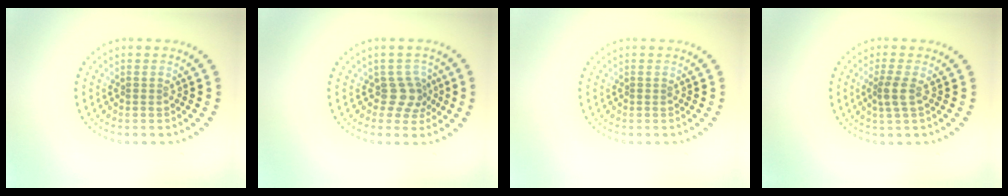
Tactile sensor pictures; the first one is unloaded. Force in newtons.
{"total": 2.4, "press": 1.8, "slide": 1.6}
{"total": 0.0}
{"total": 1.8, "press": 1.4, "slide": 1.1}